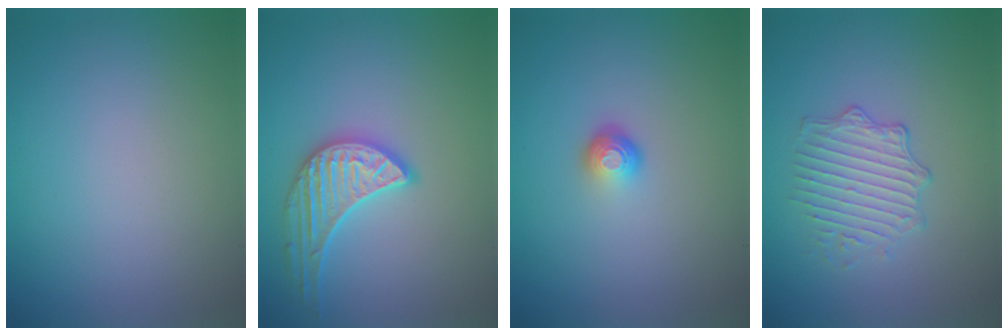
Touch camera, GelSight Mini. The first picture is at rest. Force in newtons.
{"total": 3.4, "press": 3.3, "slide": 0.4}
{"total": 1.7, "press": 1.1, "slide": 1.3}
{"total": 2.6, "press": 2.0, "slide": 1.6}